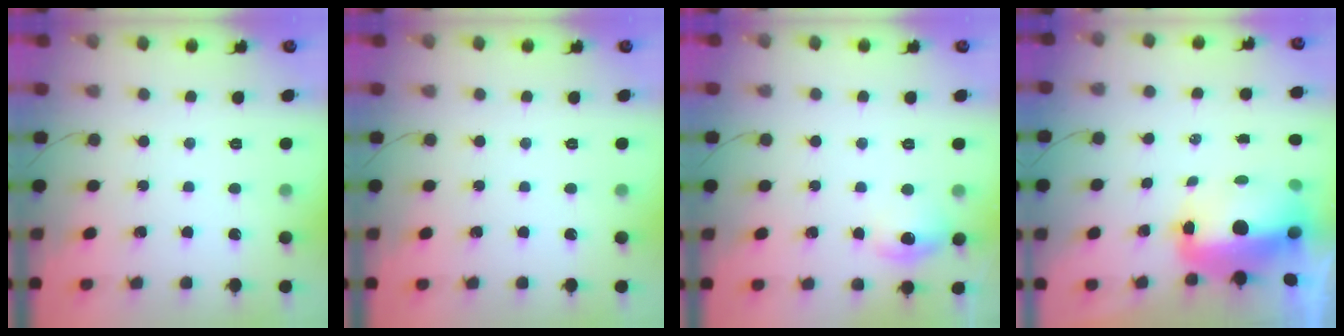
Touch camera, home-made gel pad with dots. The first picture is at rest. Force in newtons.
{"total": 0.0}
{"total": 6.8, "press": 6.6, "slide": 1.7}
{"total": 11.6, "press": 11.4, "slide": 2.4}